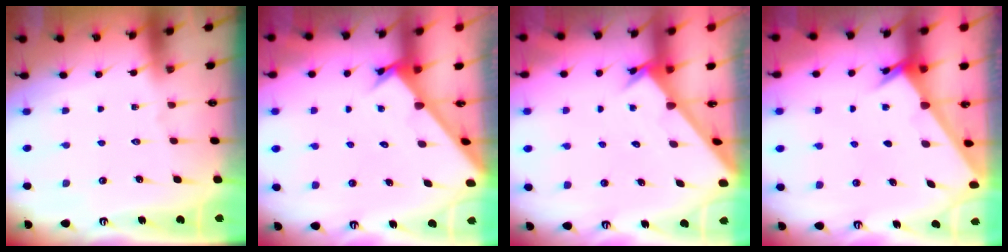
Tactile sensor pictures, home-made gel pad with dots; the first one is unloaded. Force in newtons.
{"total": 2.6, "press": 2.6, "slide": 0.2}
{"total": 2.5, "press": 2.5, "slide": 0.2}
{"total": 2.3, "press": 2.3, "slide": 0.3}